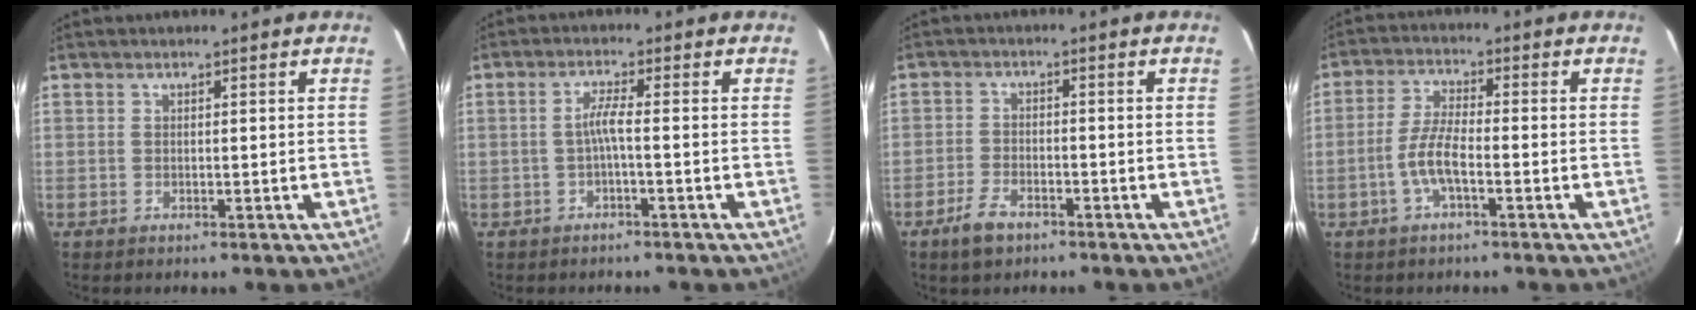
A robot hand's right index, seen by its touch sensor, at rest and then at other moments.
{"total": 2.6, "force": [-1.0, -0.3, 2.3], "torque": [-0.048, 0.003, -0.019]}
{"total": 5.2, "force": [-3.6, 2.6, 2.8], "torque": [-0.072, -0.003, -0.068]}
{"total": 6.9, "force": [-2.8, 1.5, 6.1], "torque": [-0.132, 0.005, -0.056]}